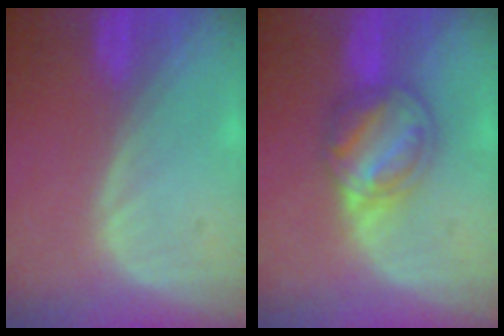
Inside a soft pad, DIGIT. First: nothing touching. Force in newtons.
{"total": 6.7, "press": 6.3, "slide": 2.3}